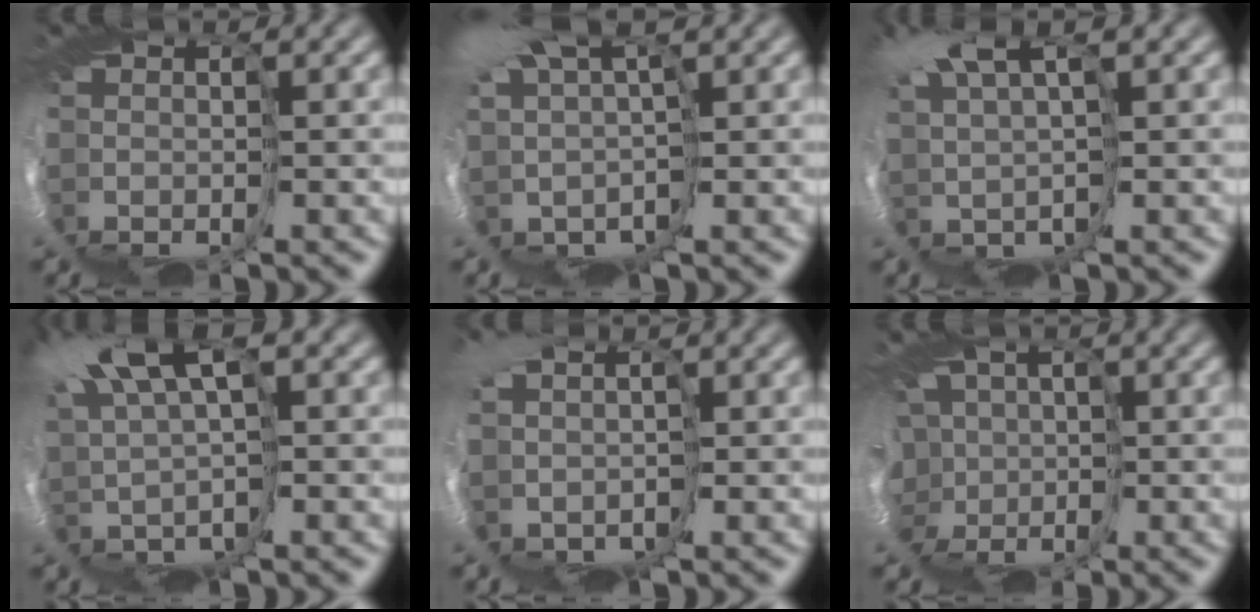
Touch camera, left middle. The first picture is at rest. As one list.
[{"total": 5.5, "force": [2.6, 2.4, 4.2], "torque": [-0.094, -0.015, 0.036]}, {"total": 4.7, "force": [3.3, 1.0, 3.2], "torque": [-0.092, 0.010, 0.049]}, {"total": 7.5, "force": [4.0, 2.3, 5.9], "torque": [-0.145, 0.010, 0.062]}, {"total": 4.6, "force": [0.3, 3.4, 3.1], "torque": [-0.076, -0.022, 0.004]}, {"total": 8.6, "force": [-1.0, 7.4, 4.3], "torque": [-0.118, 0.002, -0.043]}]